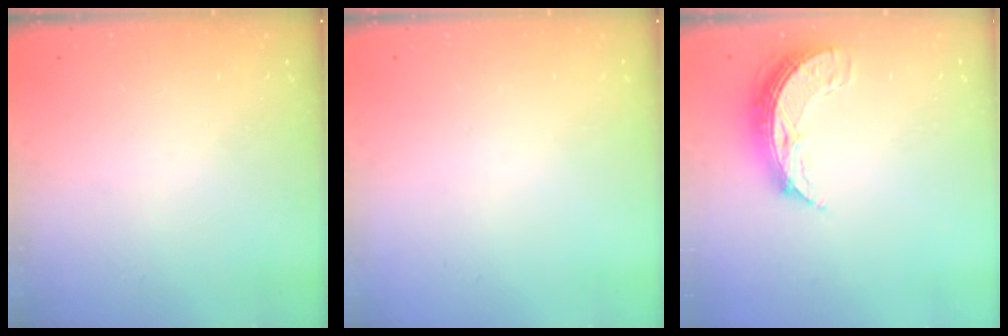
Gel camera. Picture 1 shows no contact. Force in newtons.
{"total": 0.0}
{"total": 8.6, "press": 8.6, "slide": 0.7}